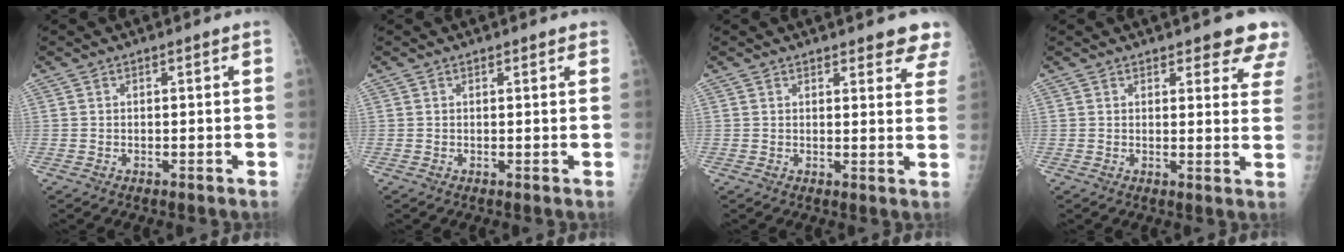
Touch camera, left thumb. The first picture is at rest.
{"total": 0.9, "force": [0.8, 0.3, 0.3], "torque": [0.001, -0.002, 0.008]}
{"total": 7.2, "force": [6.1, 2.2, 3.1], "torque": [0.003, -0.027, 0.055]}
{"total": 8.3, "force": [6.8, 2.7, 4.0], "torque": [-0.008, -0.032, 0.063]}